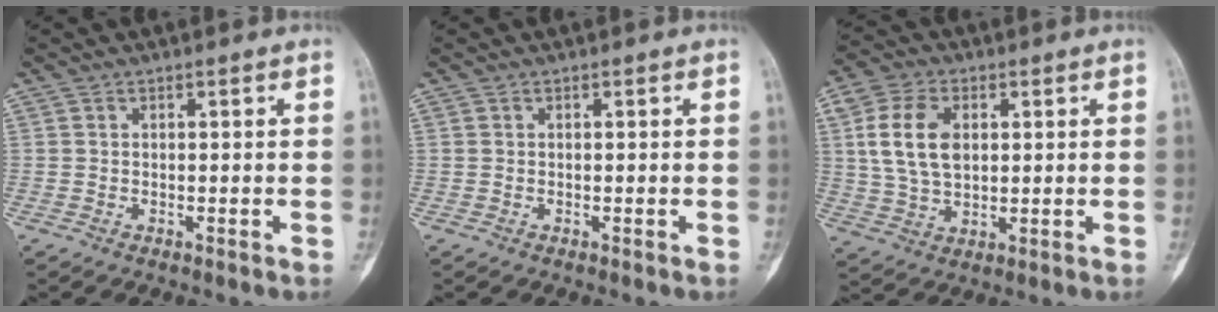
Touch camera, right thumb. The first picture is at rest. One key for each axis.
{"total": 0.0}
{"total": 10.9, "fx": 2.2, "fy": 7.1, "fz": 7.9, "tx": -0.147, "ty": 0.004, "tz": 0.047}